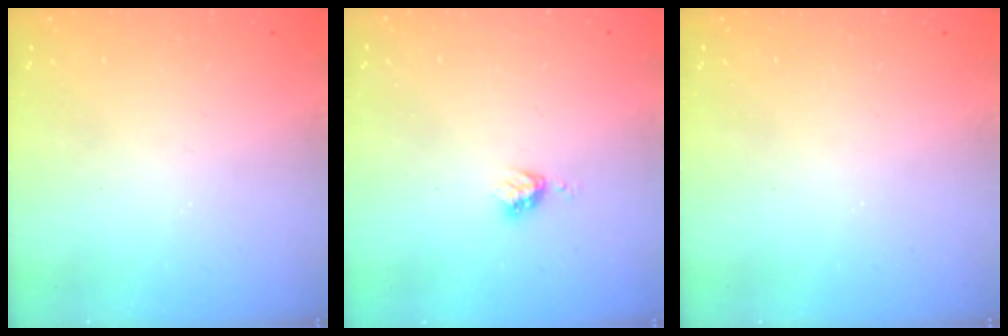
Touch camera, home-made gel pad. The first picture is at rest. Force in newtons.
{"total": 3.4, "press": 3.4, "slide": 0.4}
{"total": 0.0}